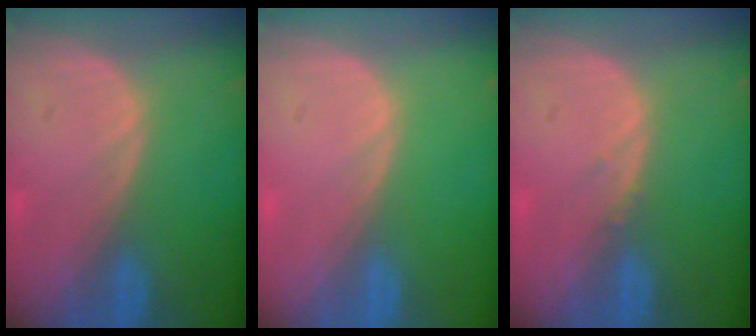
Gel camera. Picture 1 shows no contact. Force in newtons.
{"total": 0.0}
{"total": 0.6, "press": 0.6, "slide": 0.3}